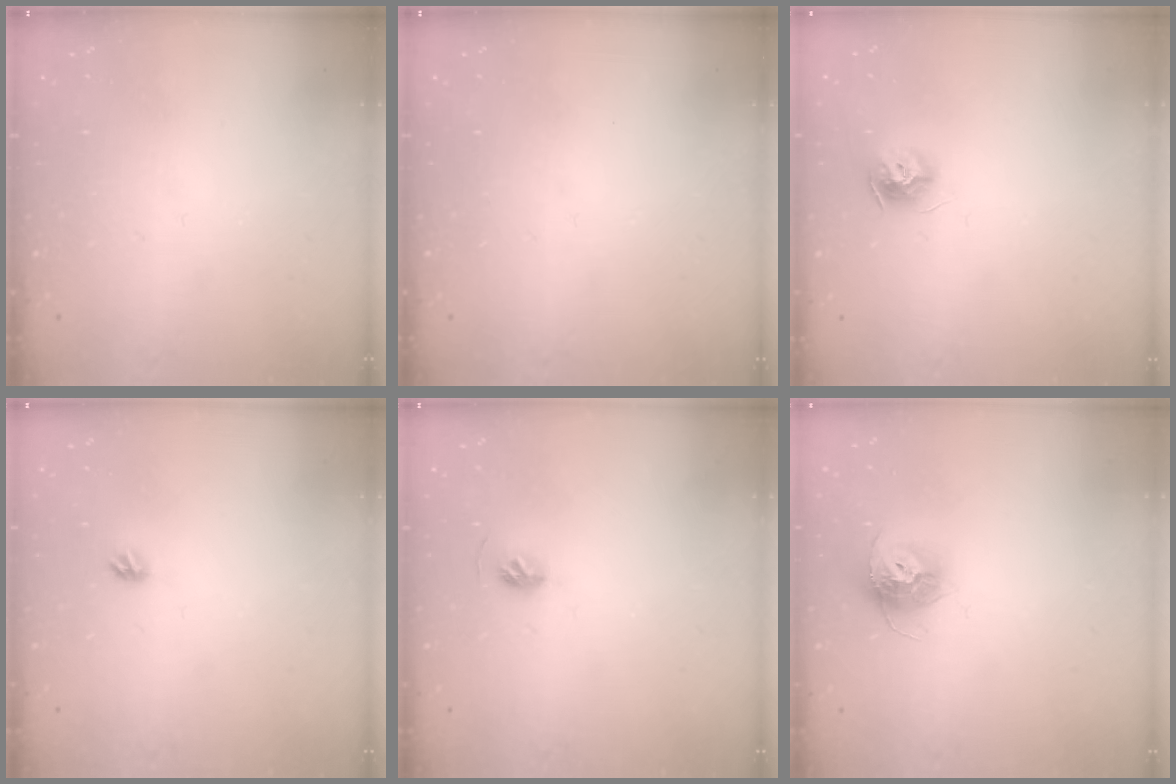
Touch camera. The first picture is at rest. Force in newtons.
{"total": 0.0}
{"total": 8.7, "press": 8.7, "slide": 0.0}
{"total": 3.8, "press": 3.8, "slide": 0.7}
{"total": 4.9, "press": 4.8, "slide": 1.1}
{"total": 11.2, "press": 11.2, "slide": 0.8}